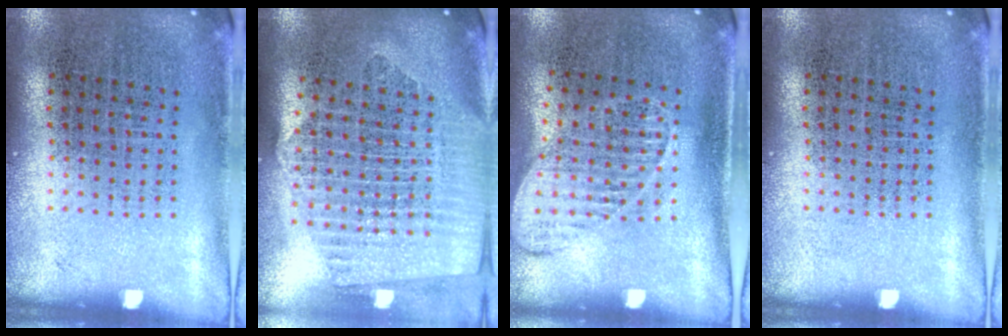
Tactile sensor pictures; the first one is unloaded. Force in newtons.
{"total": 2.3, "press": 2.0, "slide": 1.1}
{"total": 1.3, "press": 1.2, "slide": 0.5}
{"total": 0.0}